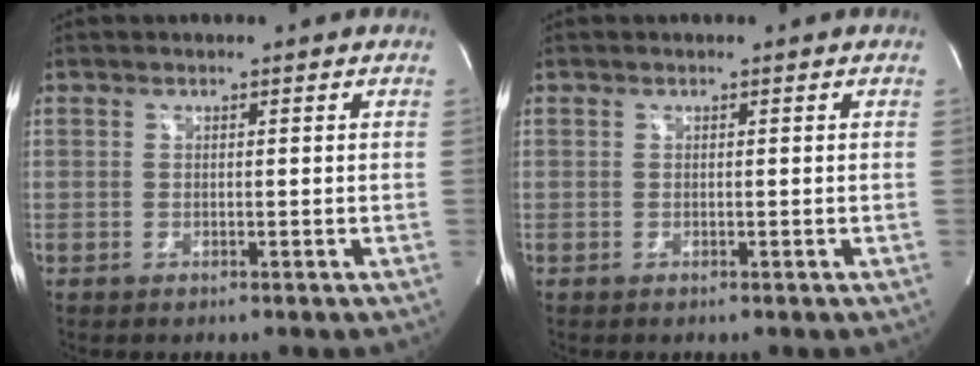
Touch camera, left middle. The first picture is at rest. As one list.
[{"total": 0.0}]